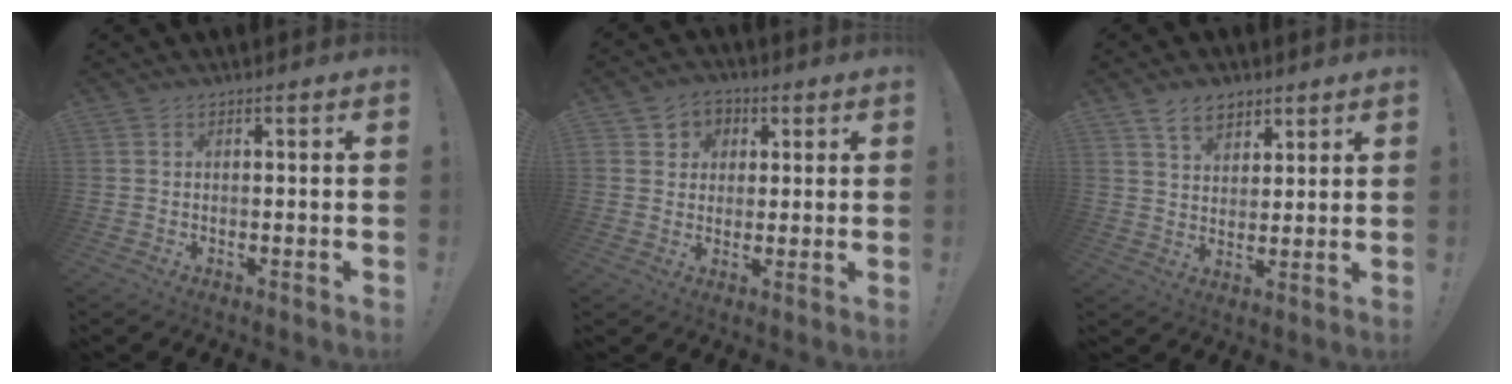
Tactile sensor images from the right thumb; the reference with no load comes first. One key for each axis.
{"total": 6.0, "fx": 0.9, "fy": 5.8, "fz": 1.3, "tx": -0.015, "ty": -0.001, "tz": 0.019}
{"total": 7.9, "fx": 5.0, "fy": 4.9, "fz": 3.4, "tx": -0.056, "ty": -0.019, "tz": 0.095}